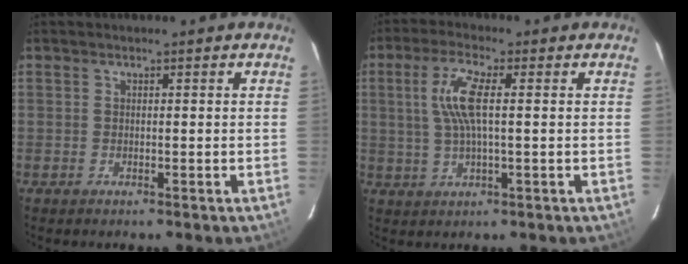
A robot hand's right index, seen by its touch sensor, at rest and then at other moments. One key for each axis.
{"total": 7.5, "fx": 1.1, "fy": 1.6, "fz": 7.3, "tx": -0.149, "ty": 0.006, "tz": 0.025}